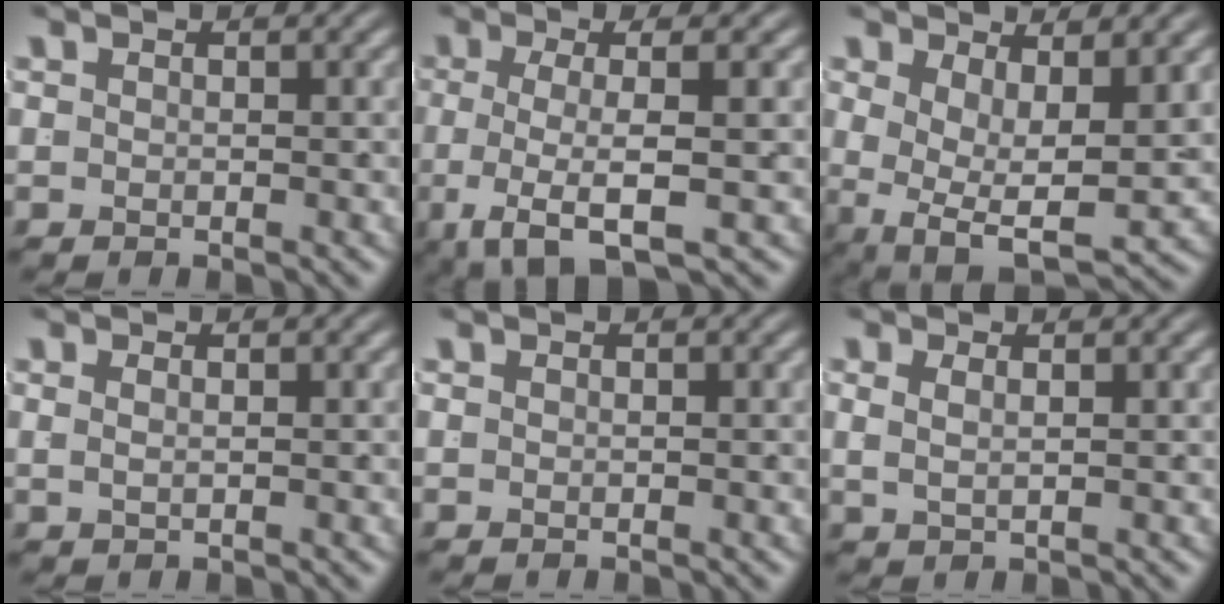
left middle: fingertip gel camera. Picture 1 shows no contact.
{"total": 6.1, "force": [-2.2, 1.9, 5.4], "torque": [-0.113, -0.026, -0.017]}
{"total": 6.7, "force": [-1.5, 4.0, 5.1], "torque": [-0.108, -0.051, -0.004]}
{"total": 0.9, "force": [0.3, -0.7, 0.5], "torque": [-0.004, -0.004, 0.012]}
{"total": 0.0}
{"total": 1.2, "force": [0.7, -0.3, 1.0], "torque": [-0.013, -0.004, 0.021]}